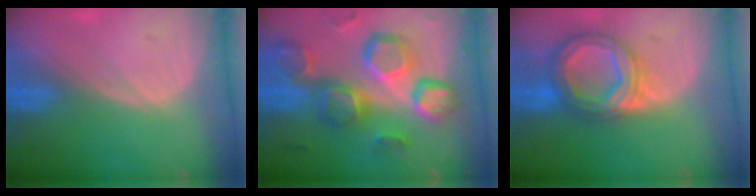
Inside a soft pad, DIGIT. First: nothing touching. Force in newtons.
{"total": 13.1, "press": 11.4, "slide": 6.4}
{"total": 8.4, "press": 8.4, "slide": 0.7}